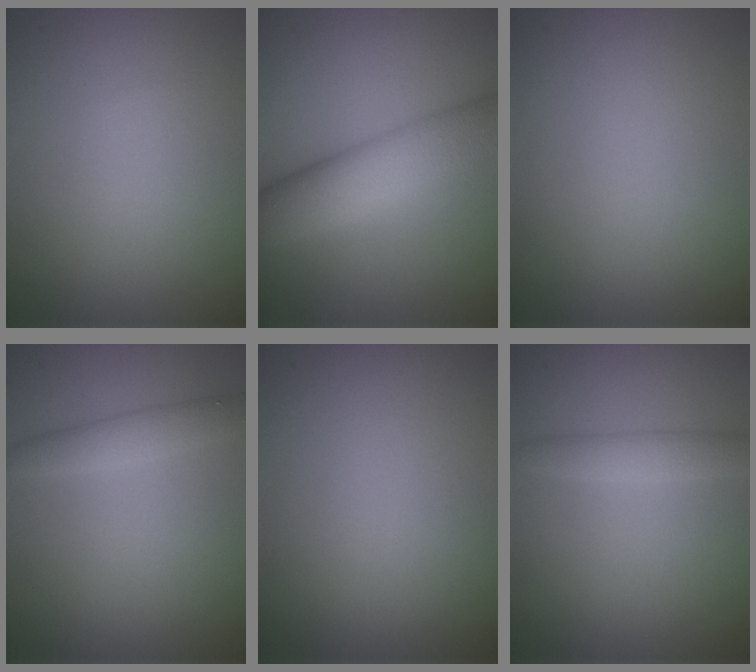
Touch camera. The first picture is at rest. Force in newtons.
{"total": 7.6, "press": 7.6, "slide": 0.3}
{"total": 0.0}
{"total": 2.4, "press": 2.4, "slide": 0.1}
{"total": 0.0}
{"total": 2.1, "press": 2.1, "slide": 0.1}